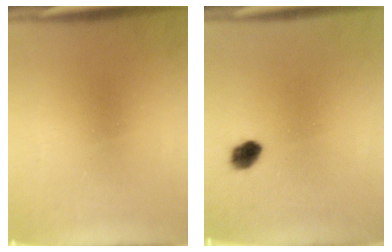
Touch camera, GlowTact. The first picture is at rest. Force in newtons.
{"total": 3.9}